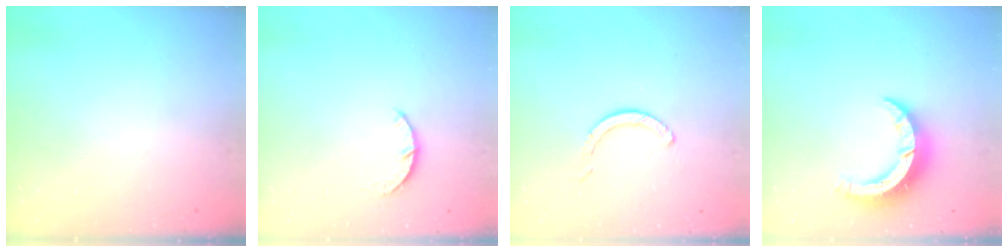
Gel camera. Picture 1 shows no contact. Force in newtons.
{"total": 3.3, "press": 3.3, "slide": 0.5}
{"total": 2.9, "press": 2.9, "slide": 0.4}
{"total": 7.7, "press": 7.7, "slide": 0.4}